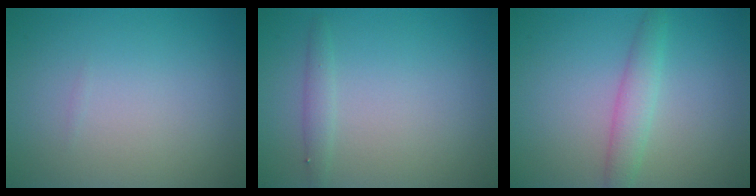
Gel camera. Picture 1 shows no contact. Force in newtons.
{"total": 1.1, "press": 1.1, "slide": 0.1}
{"total": 2.5, "press": 2.5, "slide": 0.1}